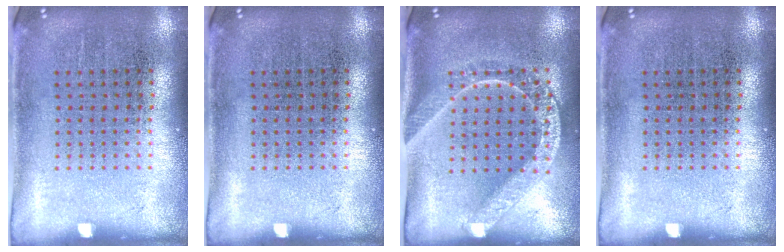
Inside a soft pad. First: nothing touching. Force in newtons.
{"total": 0.0}
{"total": 1.9, "press": 1.7, "slide": 0.9}
{"total": 0.0}